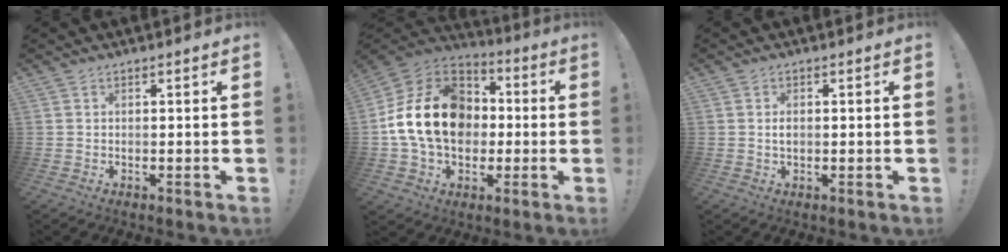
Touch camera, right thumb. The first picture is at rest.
{"total": 21.4, "force": [1.1, 15.9, 14.3], "torque": [-0.257, 0.025, 0.031]}
{"total": 1.8, "force": [0.0, 1.1, 1.4], "torque": [-0.023, 0.002, -0.002]}